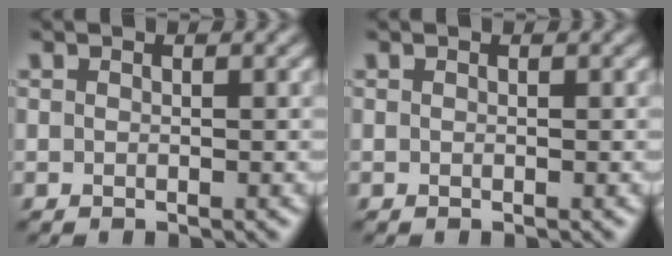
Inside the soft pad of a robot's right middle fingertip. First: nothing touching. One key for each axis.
{"total": 0.0}